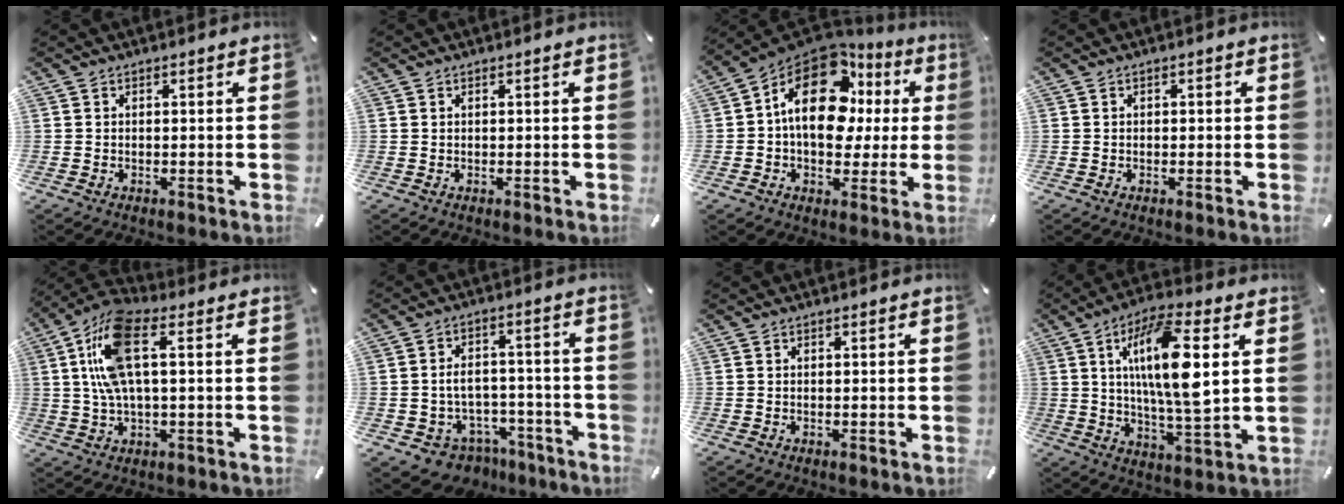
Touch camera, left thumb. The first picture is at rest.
{"total": 0.0}
{"total": 19.0, "force": [5.4, 12.3, 13.4], "torque": [-0.227, -0.026, 0.092]}
{"total": 0.8, "force": [-0.1, 0.6, 0.5], "torque": [-0.010, 0.004, -0.004]}
{"total": 12.9, "force": [2.9, 5.0, 11.6], "torque": [-0.255, -0.006, 0.046]}
{"total": 7.0, "force": [-1.9, 6.3, 2.4], "torque": [-0.043, 0.014, -0.028]}
{"total": 0.0}
{"total": 16.4, "force": [3.9, 4.7, 15.2], "torque": [-0.292, -0.012, 0.053]}